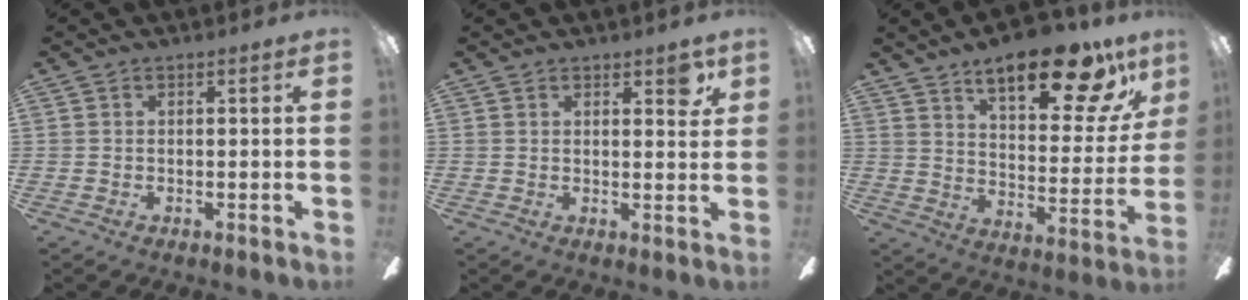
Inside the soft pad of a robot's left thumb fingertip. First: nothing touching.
{"total": 4.5, "force": [2.9, 1.9, 2.9], "torque": [-0.023, -0.011, 0.043]}
{"total": 20.1, "force": [13.9, 7.2, 12.6], "torque": [-0.182, -0.081, 0.225]}